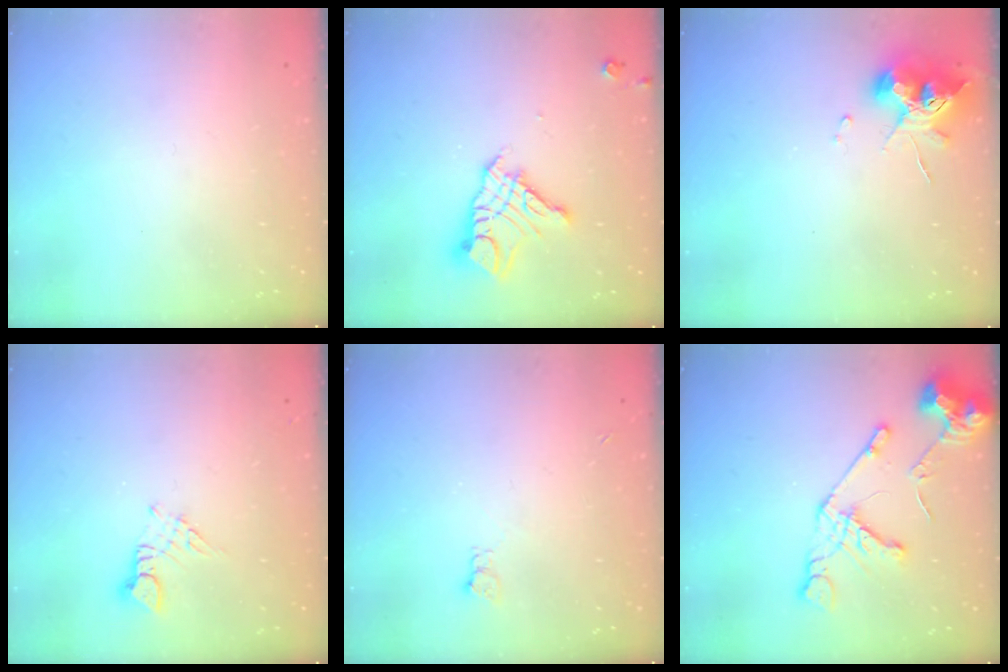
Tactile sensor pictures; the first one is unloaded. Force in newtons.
{"total": 11.7, "press": 11.6, "slide": 1.2}
{"total": 11.0, "press": 11.0, "slide": 1.2}
{"total": 3.0, "press": 3.0, "slide": 0.3}
{"total": 3.5, "press": 3.5, "slide": 0.6}
{"total": 13.9, "press": 13.8, "slide": 1.6}